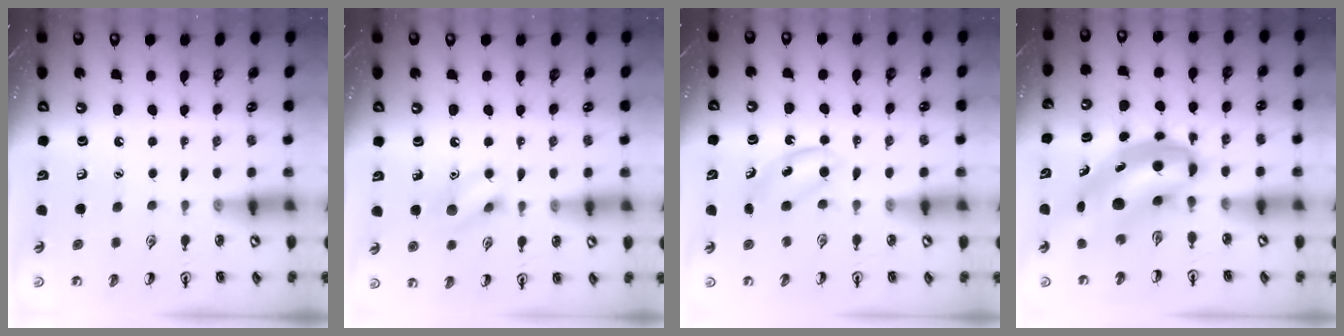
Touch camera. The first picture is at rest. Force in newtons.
{"total": 8.9, "press": 8.9, "slide": 0.6}
{"total": 4.8, "press": 4.6, "slide": 1.6}
{"total": 7.0, "press": 6.7, "slide": 2.1}